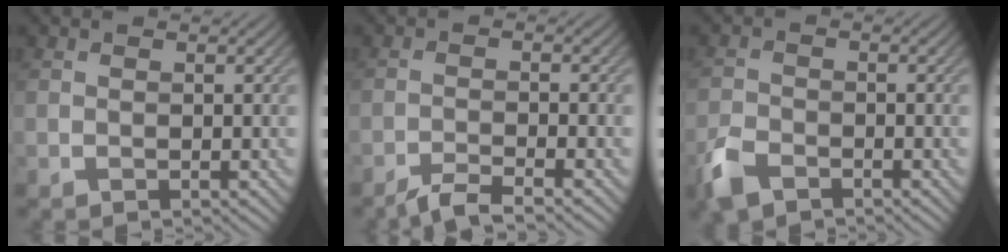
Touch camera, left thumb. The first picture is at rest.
{"total": 3.1, "force": [-2.6, 0.1, 1.7], "torque": [-0.021, 0.004, -0.060]}
{"total": 4.0, "force": [-2.9, 1.8, 2.0], "torque": [-0.043, -0.005, -0.068]}